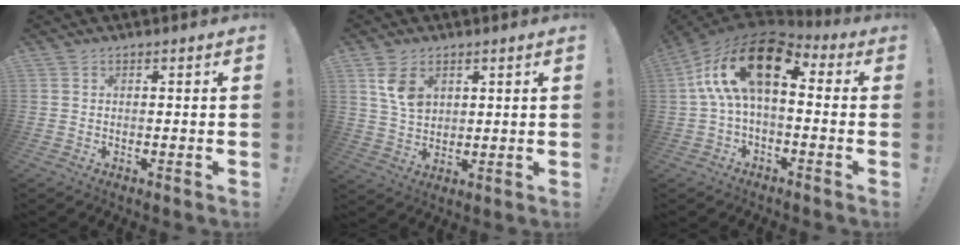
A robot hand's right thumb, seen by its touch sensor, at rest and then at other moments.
{"total": 8.4, "force": [3.7, 5.7, 4.9], "torque": [-0.068, -0.010, 0.071]}
{"total": 18.7, "force": [5.3, 8.9, 15.6], "torque": [-0.275, -0.009, 0.101]}